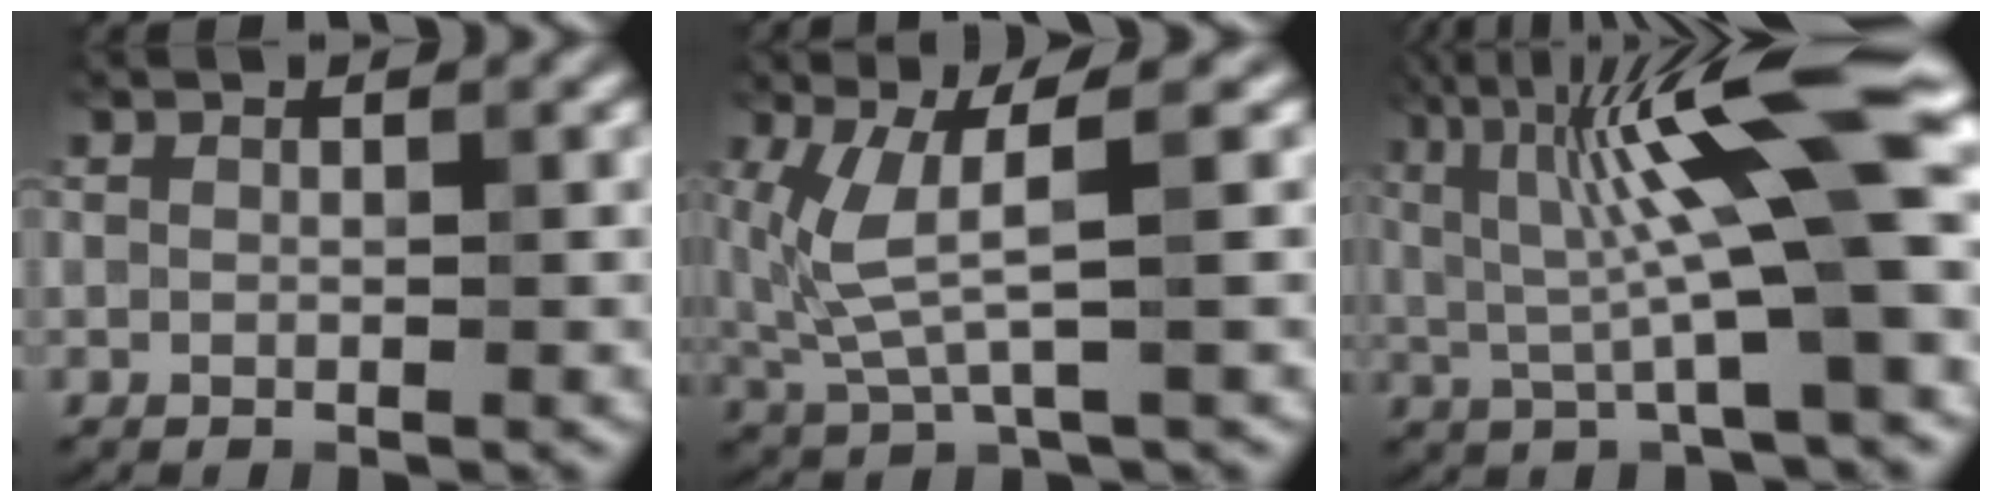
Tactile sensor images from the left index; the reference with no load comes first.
{"total": 4.2, "force": [1.0, 0.6, 4.0], "torque": [-0.111, -0.007, 0.033]}
{"total": 12.2, "force": [2.6, 2.0, 11.7], "torque": [-0.187, 0.016, 0.050]}